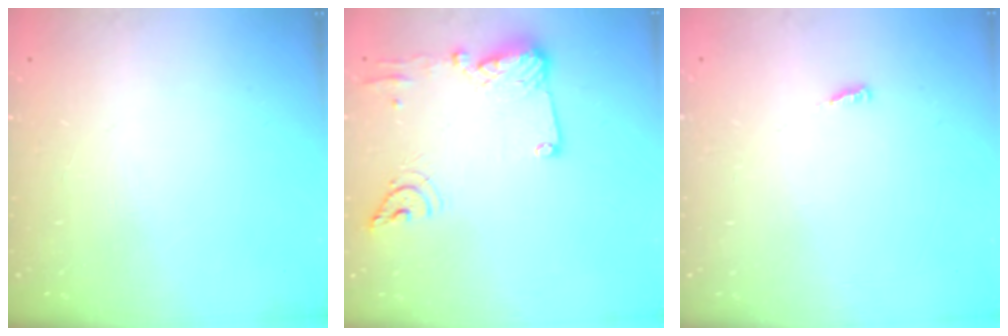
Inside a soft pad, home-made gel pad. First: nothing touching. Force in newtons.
{"total": 14.2, "press": 14.0, "slide": 1.8}
{"total": 2.6, "press": 2.6, "slide": 0.3}